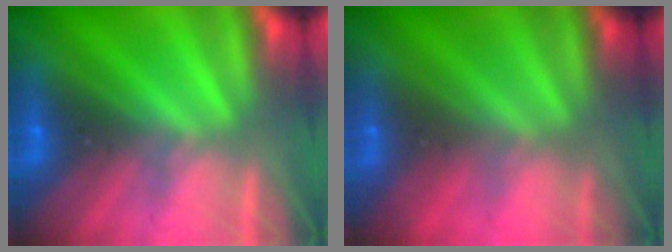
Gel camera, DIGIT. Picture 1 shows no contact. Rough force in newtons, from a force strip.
{"total": 2.4}